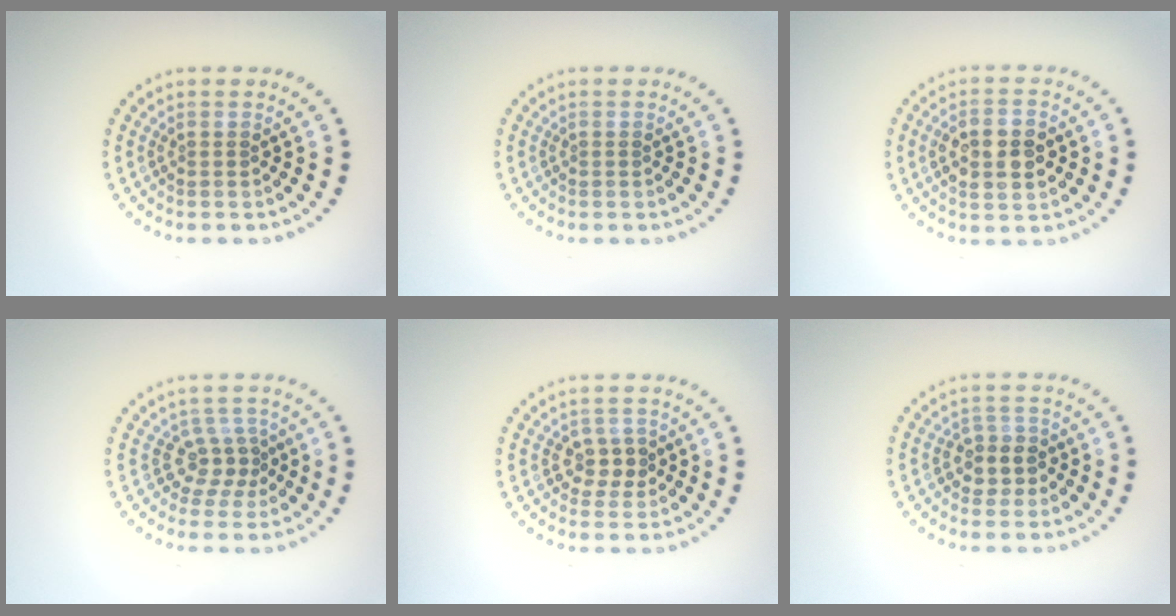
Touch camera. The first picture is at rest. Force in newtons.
{"total": 0.0}
{"total": 4.3, "press": 4.3, "slide": 0.4}
{"total": 2.5, "press": 1.8, "slide": 1.8}
{"total": 2.4, "press": 2.2, "slide": 0.8}
{"total": 2.5, "press": 2.3, "slide": 0.9}